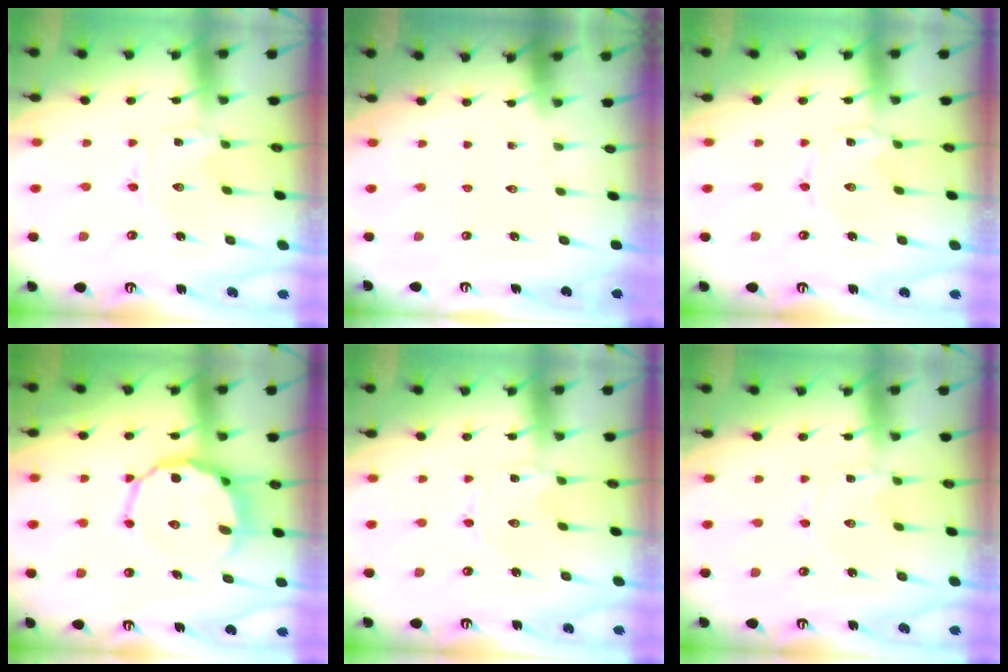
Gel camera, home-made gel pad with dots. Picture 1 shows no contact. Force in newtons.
{"total": 0.0}
{"total": 0.9, "press": 0.9, "slide": 0.1}
{"total": 10.1, "press": 9.5, "slide": 3.4}
{"total": 1.4, "press": 1.4, "slide": 0.2}
{"total": 1.6, "press": 1.6, "slide": 0.3}